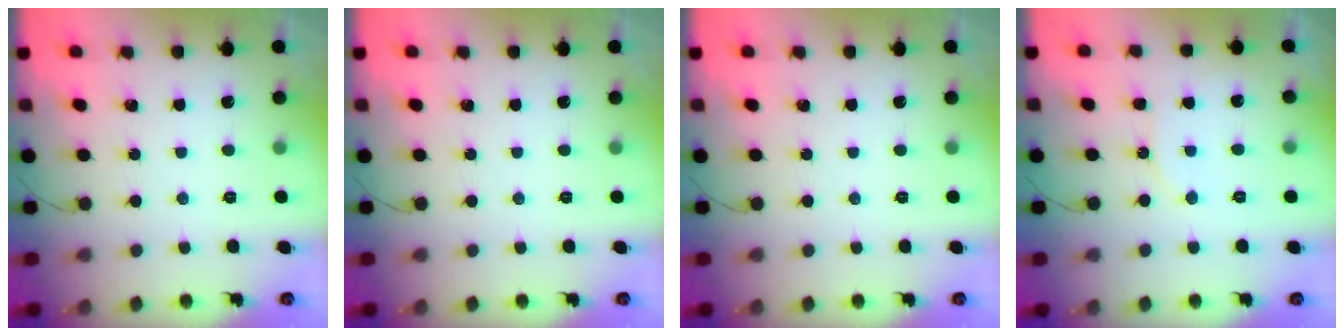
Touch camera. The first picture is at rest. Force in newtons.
{"total": 0.0}
{"total": 0.0}
{"total": 6.2, "press": 6.2, "slide": 0.7}